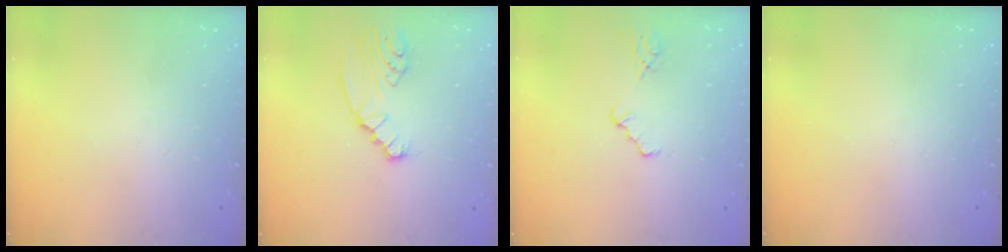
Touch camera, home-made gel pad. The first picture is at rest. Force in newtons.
{"total": 2.3, "press": 2.2, "slide": 0.3}
{"total": 1.9, "press": 1.9, "slide": 0.3}
{"total": 0.0}